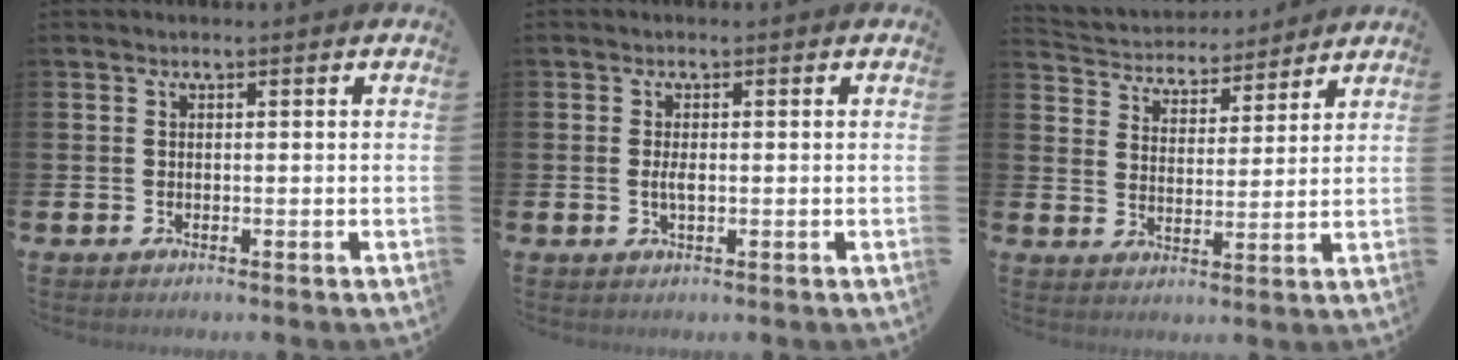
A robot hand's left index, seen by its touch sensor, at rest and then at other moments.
{"total": 1.8, "force": [-0.1, 0.7, 1.7], "torque": [-0.031, 0.002, -0.003]}
{"total": 4.5, "force": [4.2, 1.5, -0.2], "torque": [-0.028, -0.033, 0.071]}